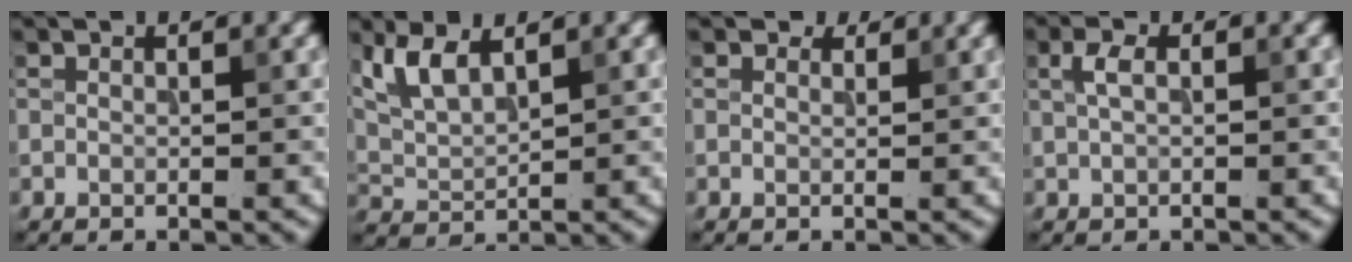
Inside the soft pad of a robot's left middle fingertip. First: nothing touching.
{"total": 4.2, "force": [2.3, 1.7, 3.0], "torque": [-0.077, 0.002, 0.051]}
{"total": 1.0, "force": [0.8, 0.5, 0.2], "torque": [-0.005, -0.005, 0.007]}
{"total": 1.8, "force": [0.5, 0.9, 1.5], "torque": [-0.034, 0.004, 0.010]}